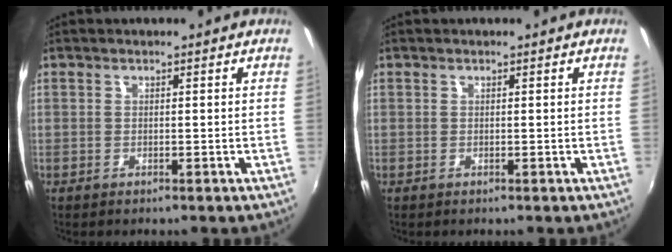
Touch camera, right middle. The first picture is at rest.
{"total": 0.0}